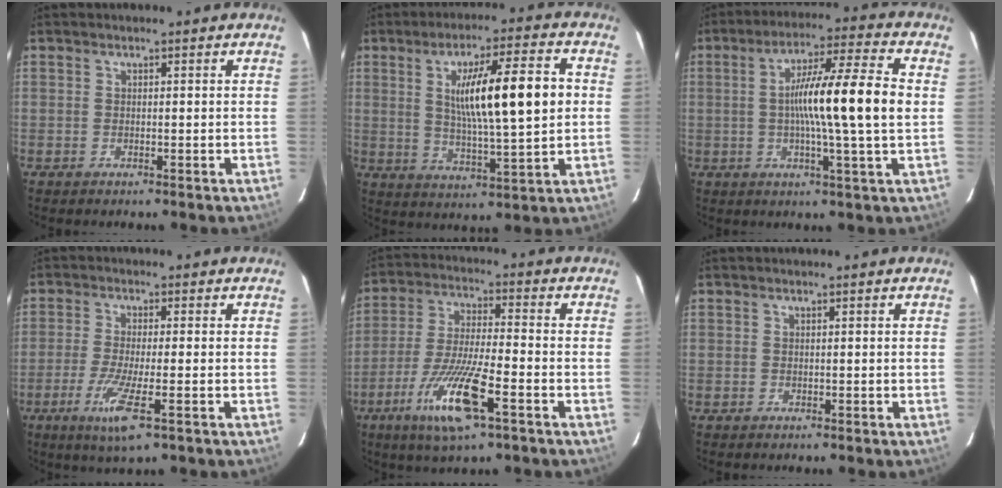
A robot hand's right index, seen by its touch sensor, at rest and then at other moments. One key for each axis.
{"total": 14.6, "fx": 2.2, "fy": 1.3, "fz": 14.3, "tx": -0.234, "ty": 0.007, "tz": 0.039}
{"total": 13.8, "fx": 0.4, "fy": -0.7, "fz": 13.8, "tx": -0.231, "ty": 0.007, "tz": -0.001}
{"total": 6.9, "fx": -3.2, "fy": 0.1, "fz": 6.2, "tx": -0.120, "ty": -0.020, "tz": -0.056}
{"total": 12.8, "fx": -6.0, "fy": 1.4, "fz": 11.2, "tx": -0.221, "ty": -0.023, "tz": -0.110}
{"total": 0.0}